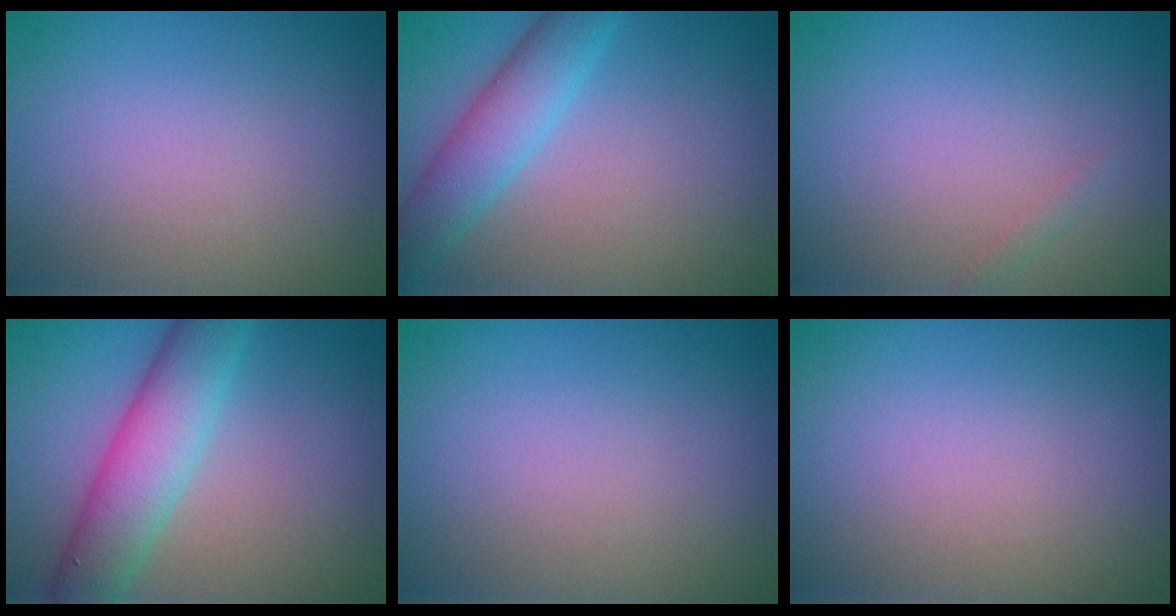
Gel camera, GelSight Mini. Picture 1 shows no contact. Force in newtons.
{"total": 4.5, "press": 4.5, "slide": 0.1}
{"total": 0.6, "press": 0.6, "slide": 0.0}
{"total": 6.1, "press": 6.1, "slide": 0.4}
{"total": 0.0}
{"total": 0.0}